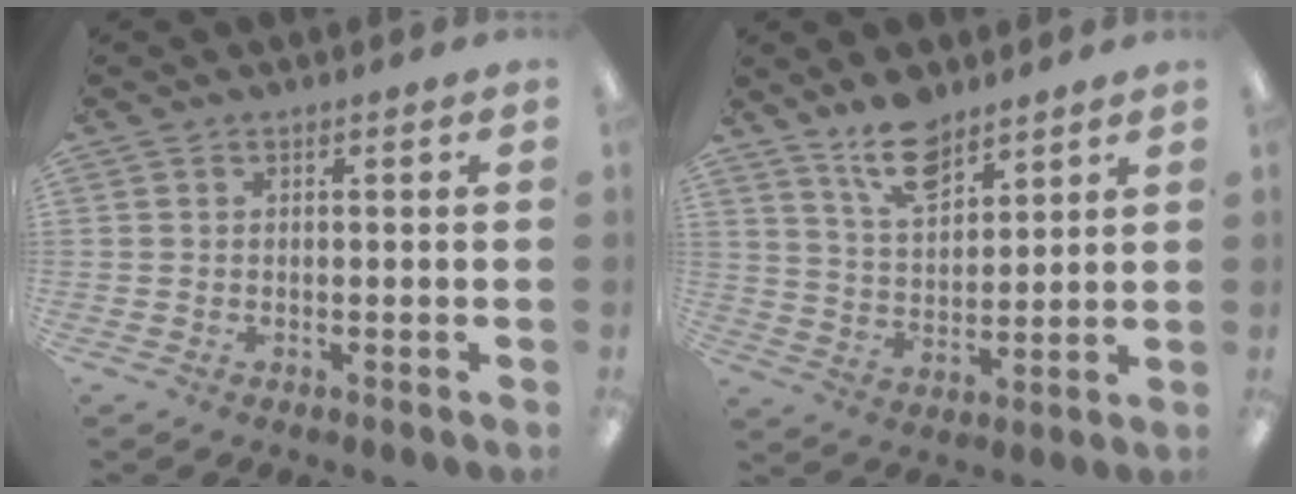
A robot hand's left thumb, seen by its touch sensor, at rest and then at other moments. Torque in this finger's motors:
{"motor_torque": [-0.09, -0.15, 0.13, -0.17, 0.13]}